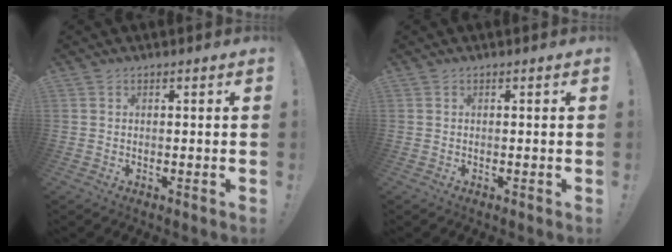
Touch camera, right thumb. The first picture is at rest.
{"total": 0.0}